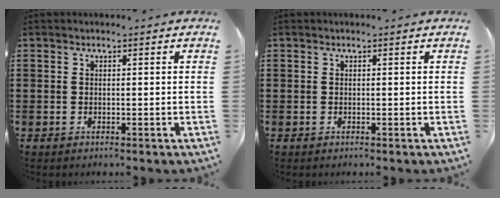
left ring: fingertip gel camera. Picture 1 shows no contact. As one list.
[{"total": 0.0}]